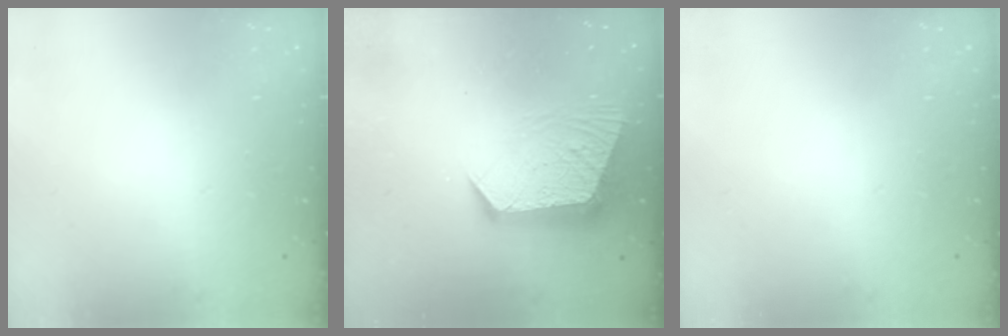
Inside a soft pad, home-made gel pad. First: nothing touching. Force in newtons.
{"total": 12.3, "press": 12.2, "slide": 1.0}
{"total": 0.0}